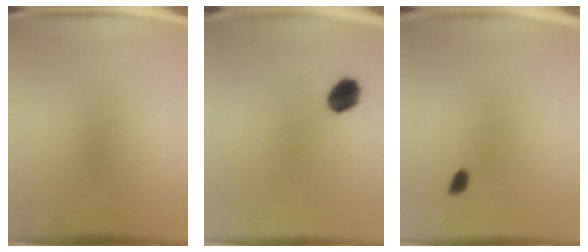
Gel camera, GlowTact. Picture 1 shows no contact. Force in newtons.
{"total": 7.0}
{"total": 1.4}